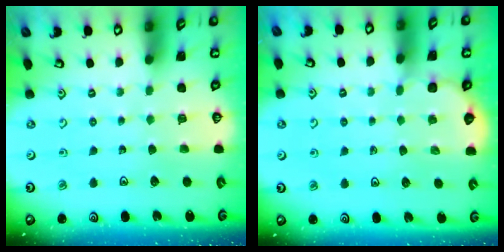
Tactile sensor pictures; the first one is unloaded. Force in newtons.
{"total": 2.9, "press": 2.9, "slide": 0.3}